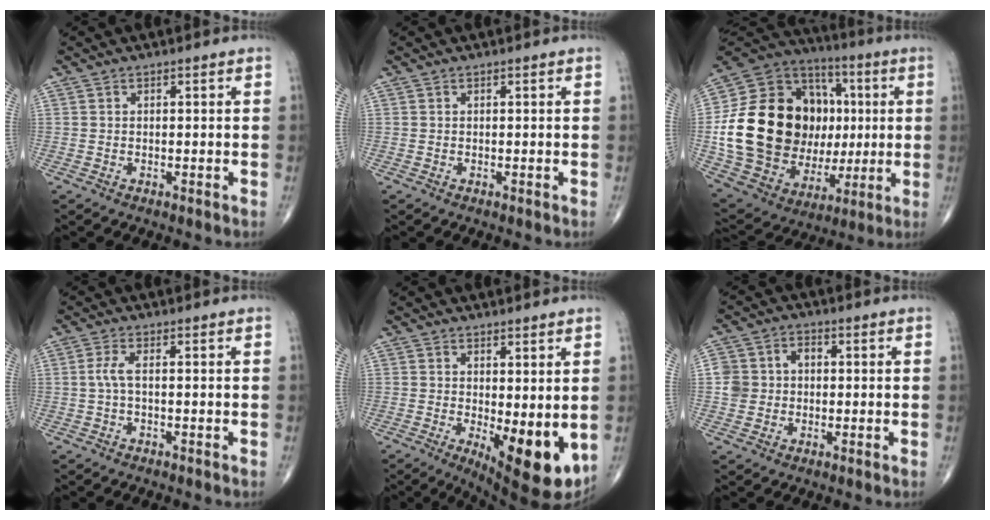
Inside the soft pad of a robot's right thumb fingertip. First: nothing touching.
{"total": 0.0}
{"total": 31.1, "force": [0.9, 22.0, 22.0], "torque": [-0.384, 0.023, 0.035]}
{"total": 2.3, "force": [-0.2, 0.5, 2.2], "torque": [-0.057, 0.004, -0.006]}
{"total": 11.0, "force": [-1.5, 4.0, 10.1], "torque": [-0.134, -0.027, -0.008]}
{"total": 5.9, "force": [-0.2, 5.3, 2.6], "torque": [-0.035, 0.022, -0.007]}